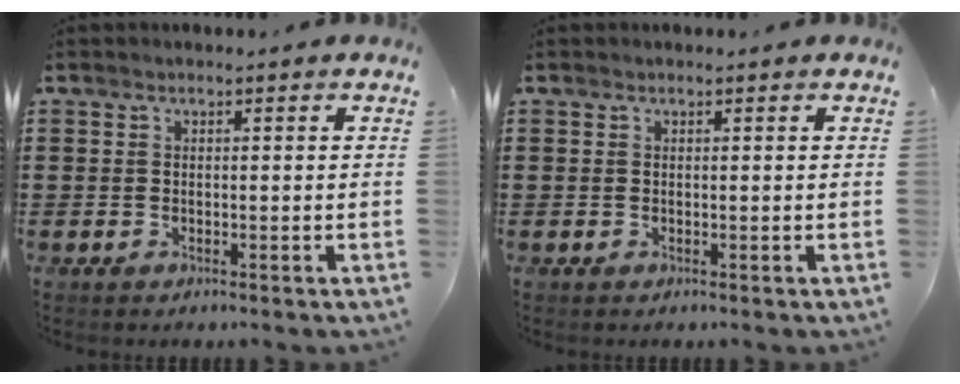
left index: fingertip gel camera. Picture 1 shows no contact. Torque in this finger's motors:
{"motor_torque": [-0.19, 0.22, -0.03, 0.00]}